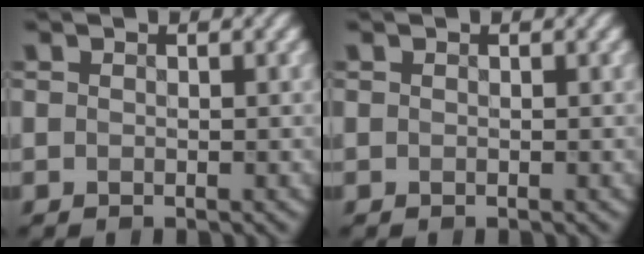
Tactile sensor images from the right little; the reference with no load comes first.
{"total": 0.0}